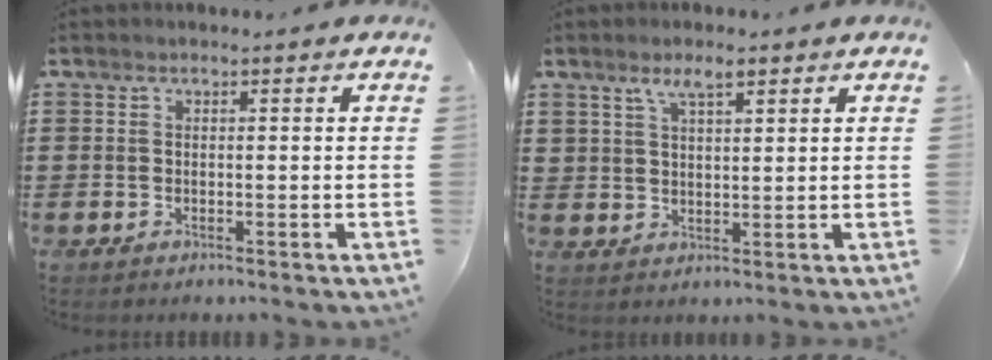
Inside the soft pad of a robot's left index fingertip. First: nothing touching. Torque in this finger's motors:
{"motor_torque": [-0.54, -0.27, -0.23, -0.09]}